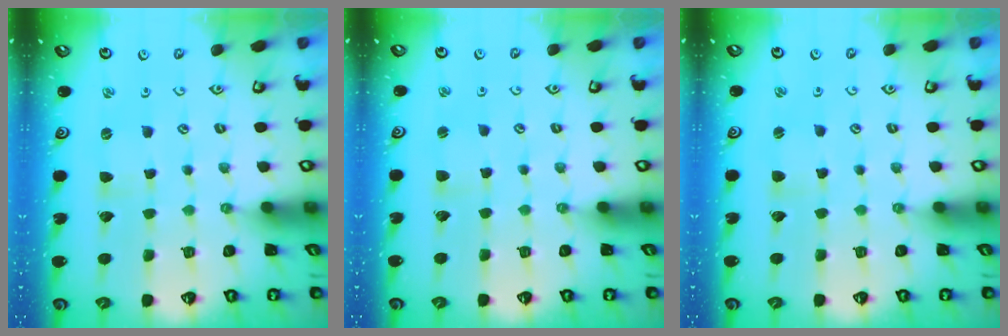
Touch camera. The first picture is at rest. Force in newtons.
{"total": 2.7, "press": 2.7, "slide": 0.3}
{"total": 2.4, "press": 2.4, "slide": 0.3}